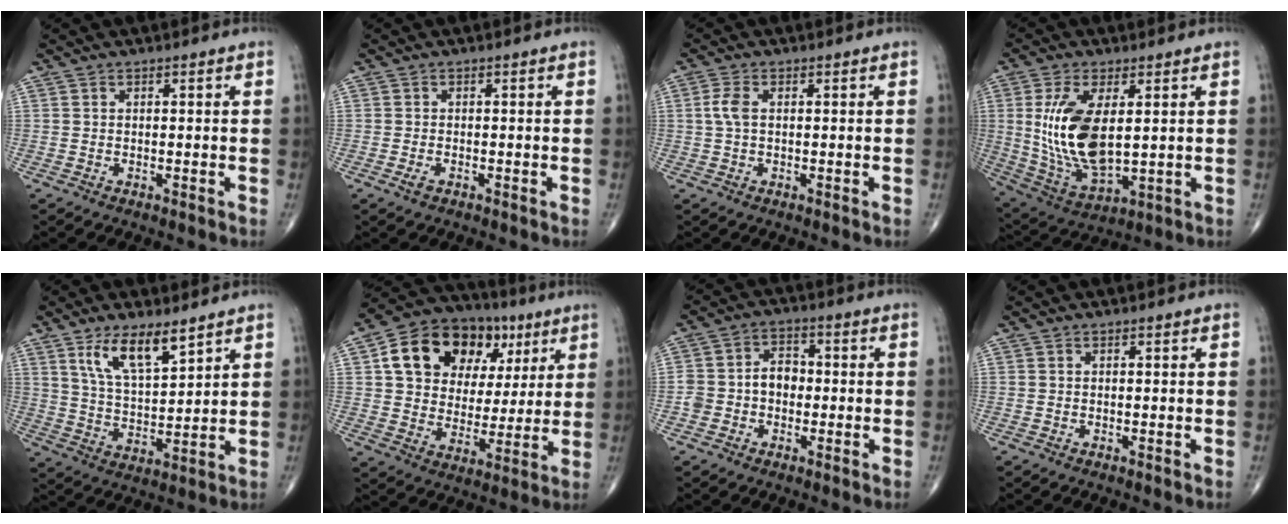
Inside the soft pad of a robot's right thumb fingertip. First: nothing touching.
{"total": 1.4, "force": [-0.8, 0.8, 1.0], "torque": [-0.022, 0.002, -0.014]}
{"total": 3.0, "force": [0.3, 1.5, 2.5], "torque": [-0.067, 0.008, 0.004]}
{"total": 15.4, "force": [2.1, 7.2, 13.4], "torque": [-0.268, -0.021, 0.057]}
{"total": 10.1, "force": [6.3, 3.5, 7.1], "torque": [-0.120, -0.039, 0.126]}
{"total": 20.1, "force": [7.3, 14.5, 11.8], "torque": [-0.152, 0.011, 0.122]}
{"total": 6.6, "force": [-0.9, 5.1, 4.1], "torque": [-0.056, 0.031, -0.023]}
{"total": 0.0}